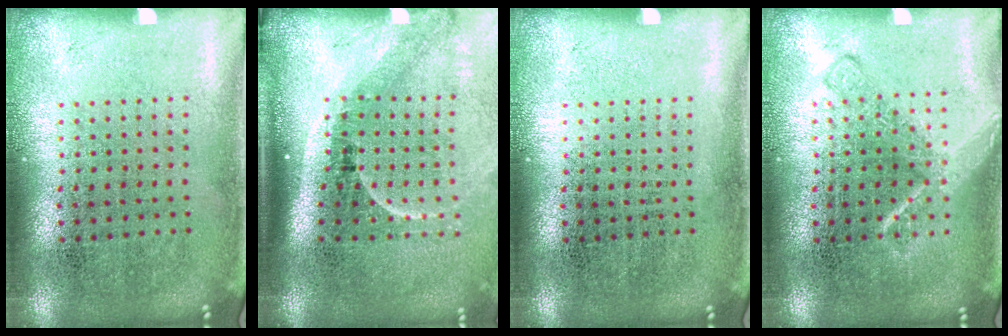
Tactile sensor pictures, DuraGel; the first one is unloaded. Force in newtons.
{"total": 2.2, "press": 1.5, "slide": 1.7}
{"total": 0.0}
{"total": 2.0, "press": 2.0, "slide": 0.3}